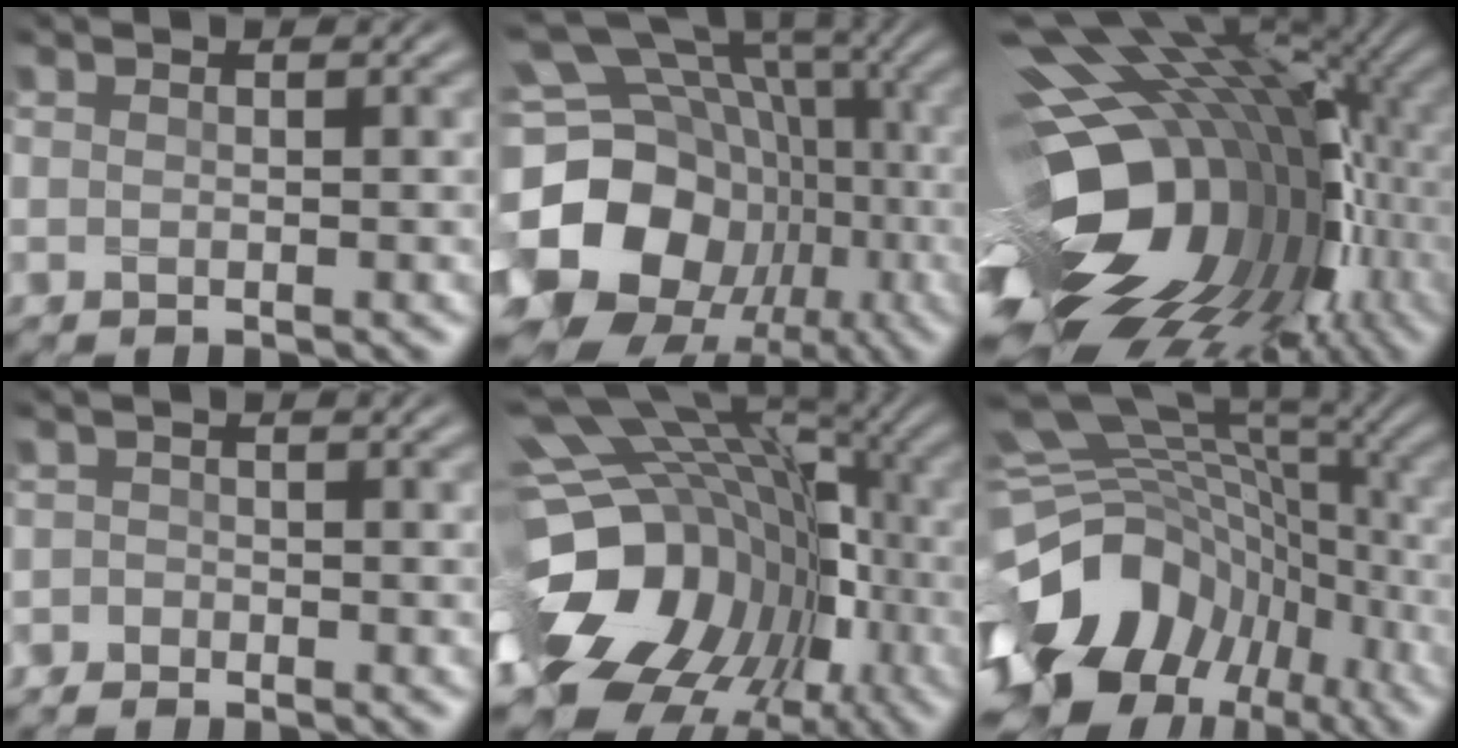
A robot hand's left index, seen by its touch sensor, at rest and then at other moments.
{"total": 19.9, "force": [-2.9, 16.0, 11.5], "torque": [-0.238, 0.001, -0.052]}
{"total": 18.6, "force": [-2.4, 11.2, 14.6], "torque": [-0.260, -0.037, -0.013]}
{"total": 1.1, "force": [-0.7, 0.8, -0.2], "torque": [0.026, 0.013, -0.022]}
{"total": 16.5, "force": [-4.7, 12.0, 10.3], "torque": [-0.186, -0.006, -0.061]}
{"total": 15.3, "force": [-5.4, 10.6, 9.5], "torque": [-0.208, -0.011, -0.078]}